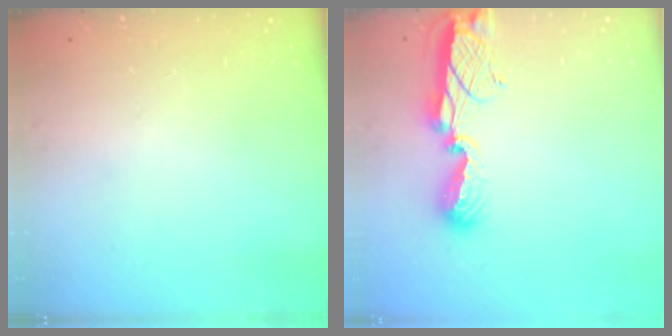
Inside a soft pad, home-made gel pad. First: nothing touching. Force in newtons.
{"total": 9.6, "press": 9.6, "slide": 1.2}